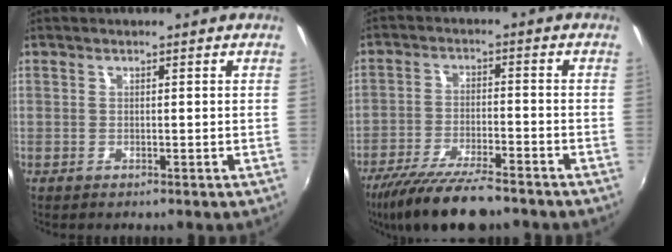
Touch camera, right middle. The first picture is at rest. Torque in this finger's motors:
{"motor_torque": [1.08, -1.06, 0.17, 0.07]}